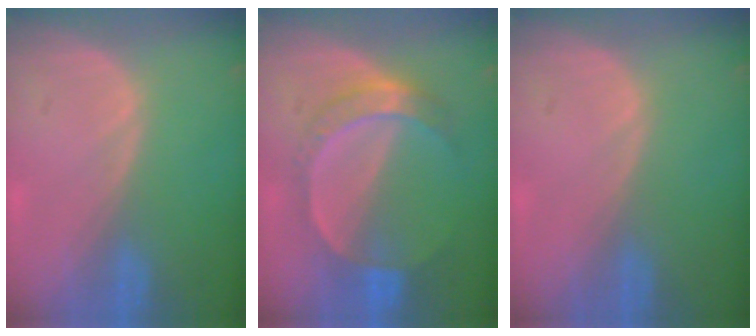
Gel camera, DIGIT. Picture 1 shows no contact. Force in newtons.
{"total": 7.2, "press": 6.4, "slide": 3.3}
{"total": 0.0}